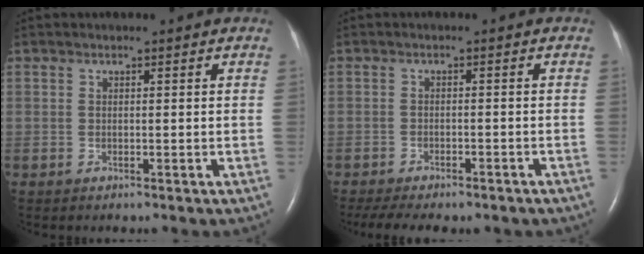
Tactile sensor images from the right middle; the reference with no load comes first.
{"total": 11.5, "force": [-9.3, 3.6, 5.7], "torque": [-0.093, -0.001, -0.120]}